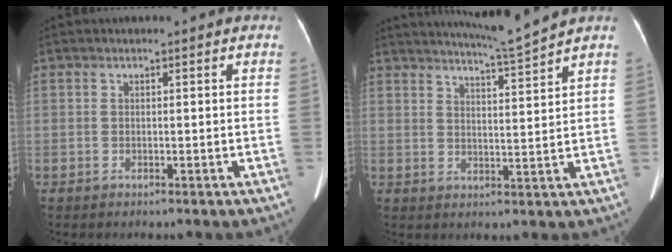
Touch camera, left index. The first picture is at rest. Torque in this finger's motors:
{"motor_torque": [-0.26, -0.80, 0.01, 0.05]}